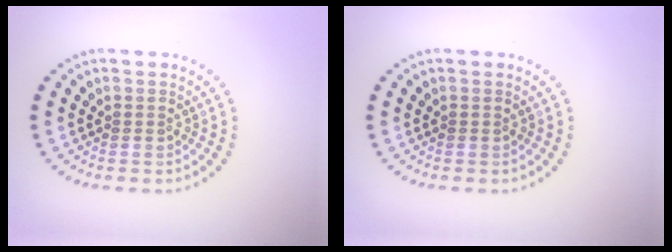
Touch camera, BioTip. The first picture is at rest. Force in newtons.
{"total": 0.0}